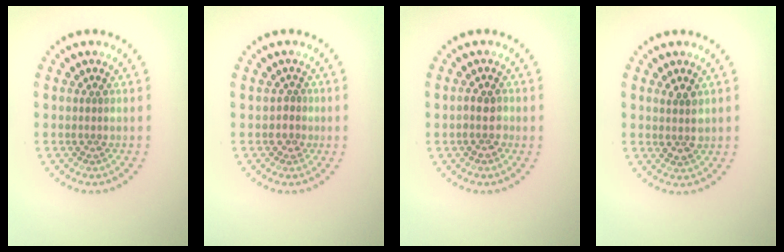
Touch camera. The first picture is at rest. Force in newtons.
{"total": 0.8, "press": 0.7, "slide": 0.5}
{"total": 1.8, "press": 1.7, "slide": 0.7}
{"total": 2.0, "press": 1.8, "slide": 0.9}